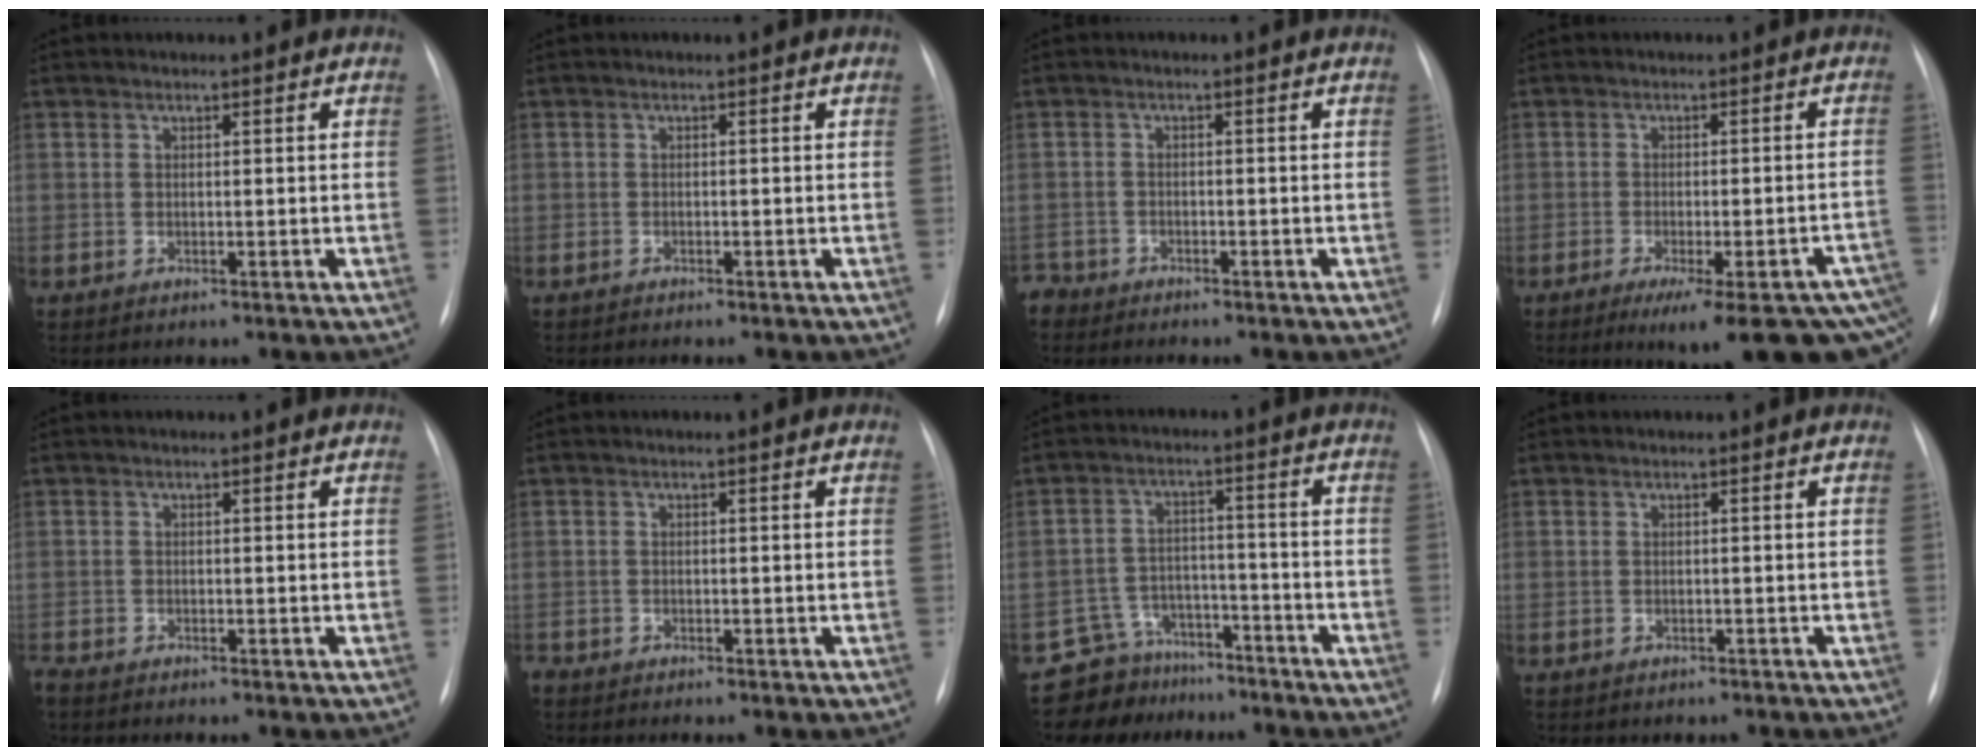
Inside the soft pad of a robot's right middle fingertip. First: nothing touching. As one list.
[{"total": 1.8, "force": [-1.6, 0.4, 0.8], "torque": [-0.014, -0.006, -0.018]}, {"total": 3.0, "force": [-2.8, 1.0, -0.4], "torque": [0.007, -0.004, -0.055]}, {"total": 17.3, "force": [-12.4, 2.7, 11.8], "torque": [-0.080, 0.002, -0.148]}, {"total": 2.8, "force": [-2.5, 0.6, 1.1], "torque": [-0.019, -0.009, -0.038]}, {"total": 2.3, "force": [-2.1, 0.7, 0.8], "torque": [-0.011, -0.006, -0.030]}, {"total": 8.4, "force": [-7.0, 4.6, -0.6], "torque": [0.020, 0.045, -0.114]}, {"total": 2.5, "force": [-2.1, 1.0, 0.6], "torque": [-0.013, -0.002, -0.022]}]